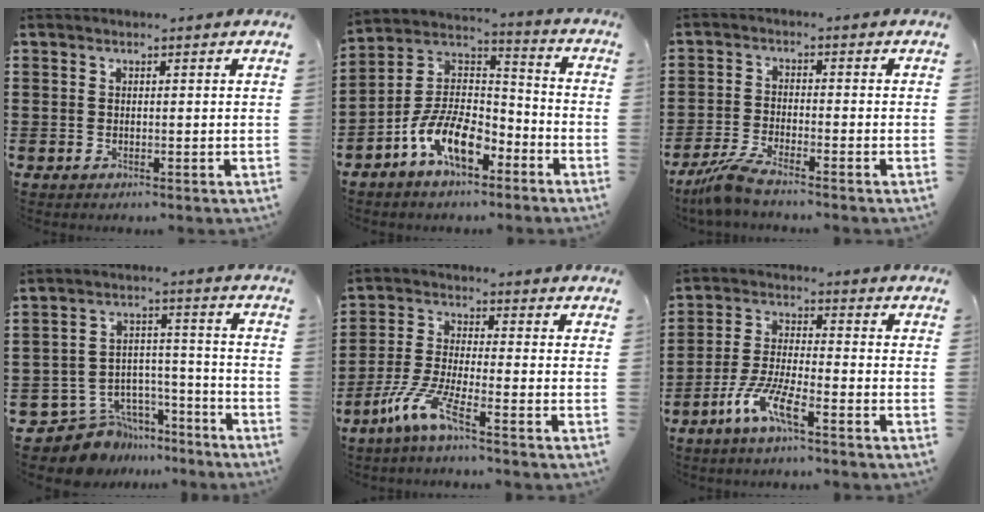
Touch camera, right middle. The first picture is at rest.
{"total": 10.4, "force": [-6.9, 4.3, 6.5], "torque": [-0.142, 0.005, -0.138]}
{"total": 5.1, "force": [-4.5, 0.2, 2.3], "torque": [-0.065, -0.014, -0.093]}
{"total": 8.6, "force": [-7.7, 3.8, 0.9], "torque": [-0.022, 0.021, -0.146]}
{"total": 7.5, "force": [-5.1, 0.7, 5.5], "torque": [-0.127, -0.013, -0.102]}
{"total": 7.5, "force": [-4.9, 1.2, 5.6], "torque": [-0.128, -0.010, -0.097]}